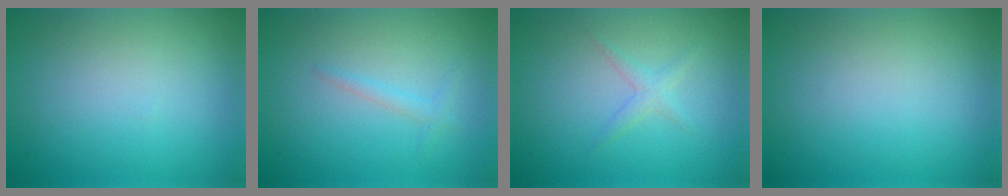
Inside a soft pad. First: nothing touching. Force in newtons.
{"total": 1.0, "press": 1.0, "slide": 0.1}
{"total": 1.3, "press": 1.3, "slide": 0.1}
{"total": 0.0}